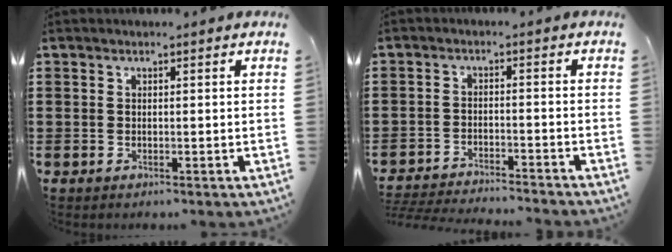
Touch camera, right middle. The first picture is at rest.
{"total": 3.7, "force": [-3.7, -0.2, 0.4], "torque": [-0.018, -0.007, -0.079]}